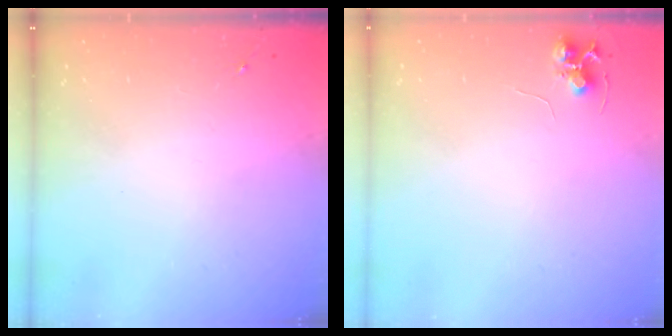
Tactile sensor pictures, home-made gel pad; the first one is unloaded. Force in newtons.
{"total": 6.9, "press": 6.9, "slide": 0.7}